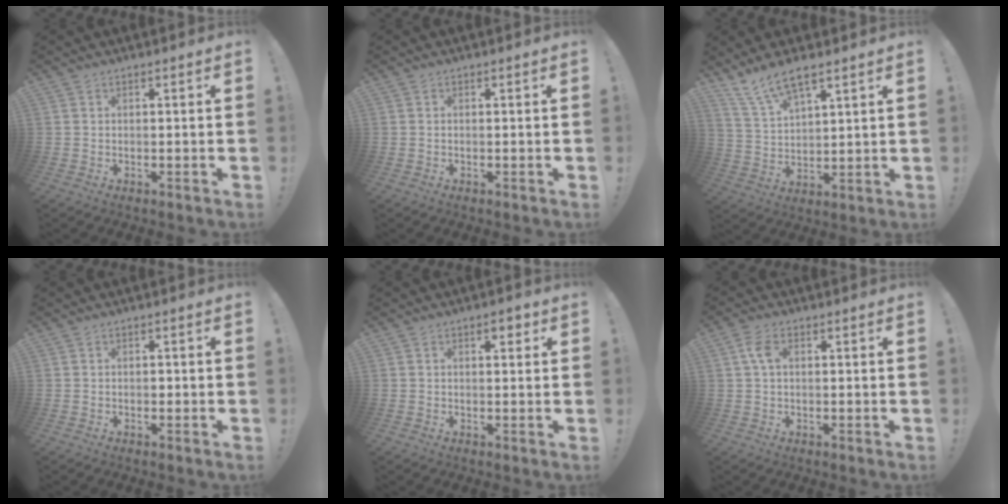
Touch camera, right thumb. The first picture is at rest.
{"total": 0.0}
{"total": 9.2, "force": [7.4, 2.6, 4.9], "torque": [-0.099, -0.036, 0.139]}
{"total": 0.5, "force": [-0.3, 0.4, 0.2], "torque": [0.004, -0.001, -0.007]}
{"total": 2.6, "force": [1.3, 1.0, 2.0], "torque": [-0.018, -0.005, 0.018]}
{"total": 4.6, "force": [1.0, 2.8, 3.6], "torque": [-0.065, 0.008, 0.017]}